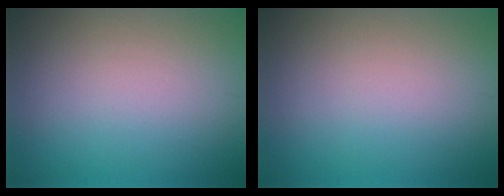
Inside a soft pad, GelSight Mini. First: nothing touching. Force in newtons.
{"total": 0.0}